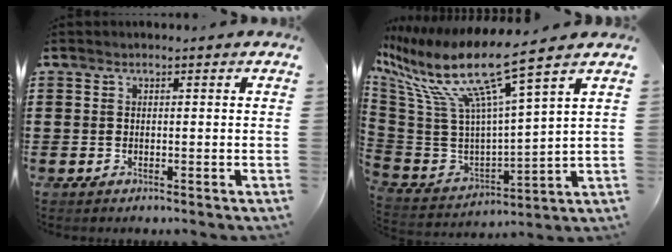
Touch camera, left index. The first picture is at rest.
{"total": 12.8, "force": [8.0, 1.7, 9.9], "torque": [-0.228, -0.055, 0.125]}